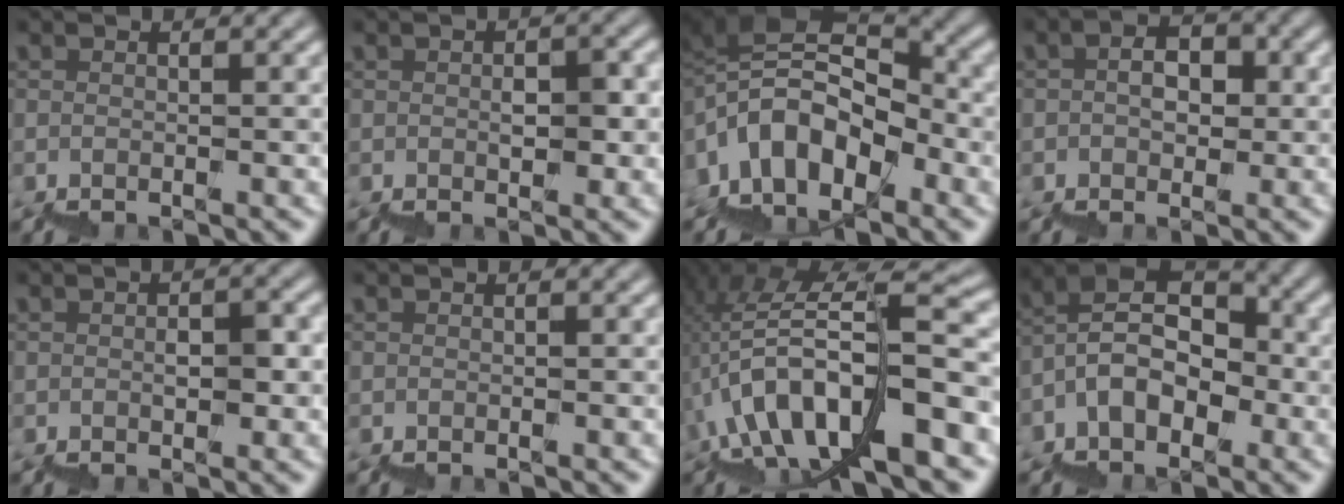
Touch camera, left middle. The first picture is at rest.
{"total": 1.8, "force": [0.3, 0.8, 1.6], "torque": [-0.020, 0.008, 0.011]}
{"total": 7.5, "force": [0.8, 4.6, 5.8], "torque": [-0.081, 0.022, 0.012]}
{"total": 1.8, "force": [0.2, 1.4, 1.2], "torque": [-0.017, 0.009, -0.001]}
{"total": 1.3, "force": [0.4, 0.6, 1.1], "torque": [-0.015, 0.006, 0.010]}
{"total": 0.0}
{"total": 11.2, "force": [-0.8, 3.5, 10.6], "torque": [-0.163, 0.028, 0.006]}
{"total": 5.7, "force": [-1.1, 3.7, 4.1], "torque": [-0.062, 0.020, -0.026]}